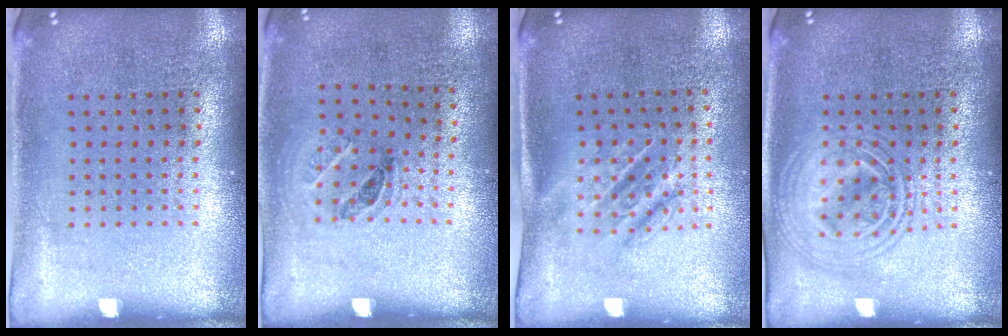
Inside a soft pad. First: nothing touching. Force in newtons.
{"total": 1.1, "press": 0.7, "slide": 0.9}
{"total": 1.6, "press": 1.3, "slide": 1.0}
{"total": 2.9, "press": 2.9, "slide": 0.3}